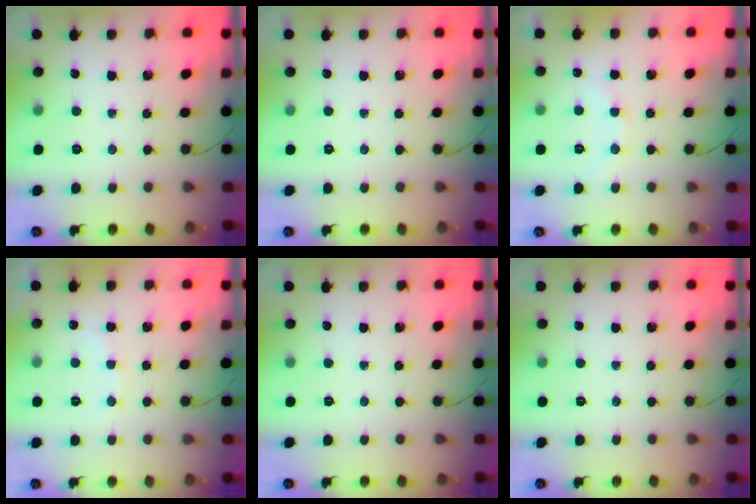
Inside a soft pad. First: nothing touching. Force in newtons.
{"total": 0.0}
{"total": 6.6, "press": 6.5, "slide": 1.1}
{"total": 5.6, "press": 5.6, "slide": 0.9}
{"total": 0.0}
{"total": 0.0}